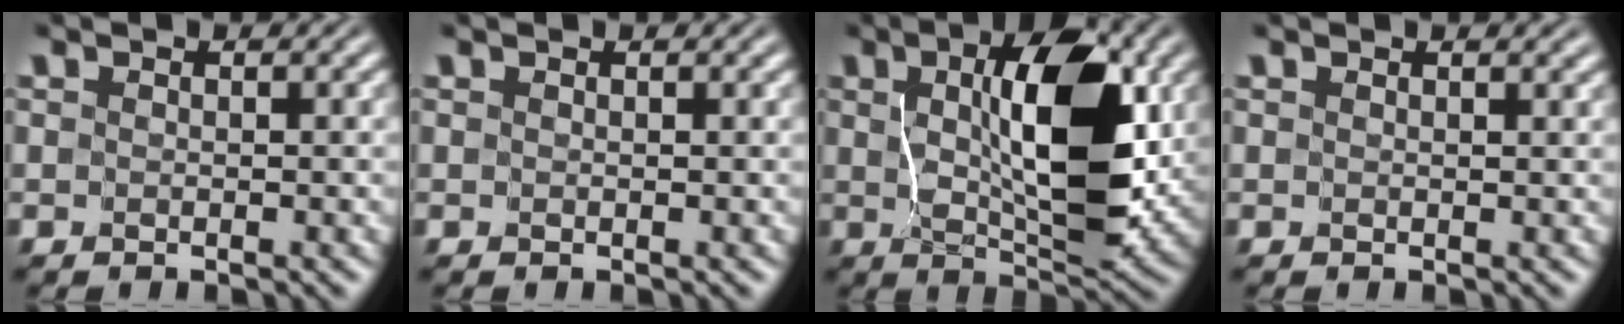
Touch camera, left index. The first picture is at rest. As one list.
[{"total": 0.0}, {"total": 9.7, "force": [2.0, 4.3, 8.5], "torque": [-0.138, 0.000, 0.035]}, {"total": 0.8, "force": [0.7, 0.1, 0.4], "torque": [-0.005, -0.002, 0.005]}]